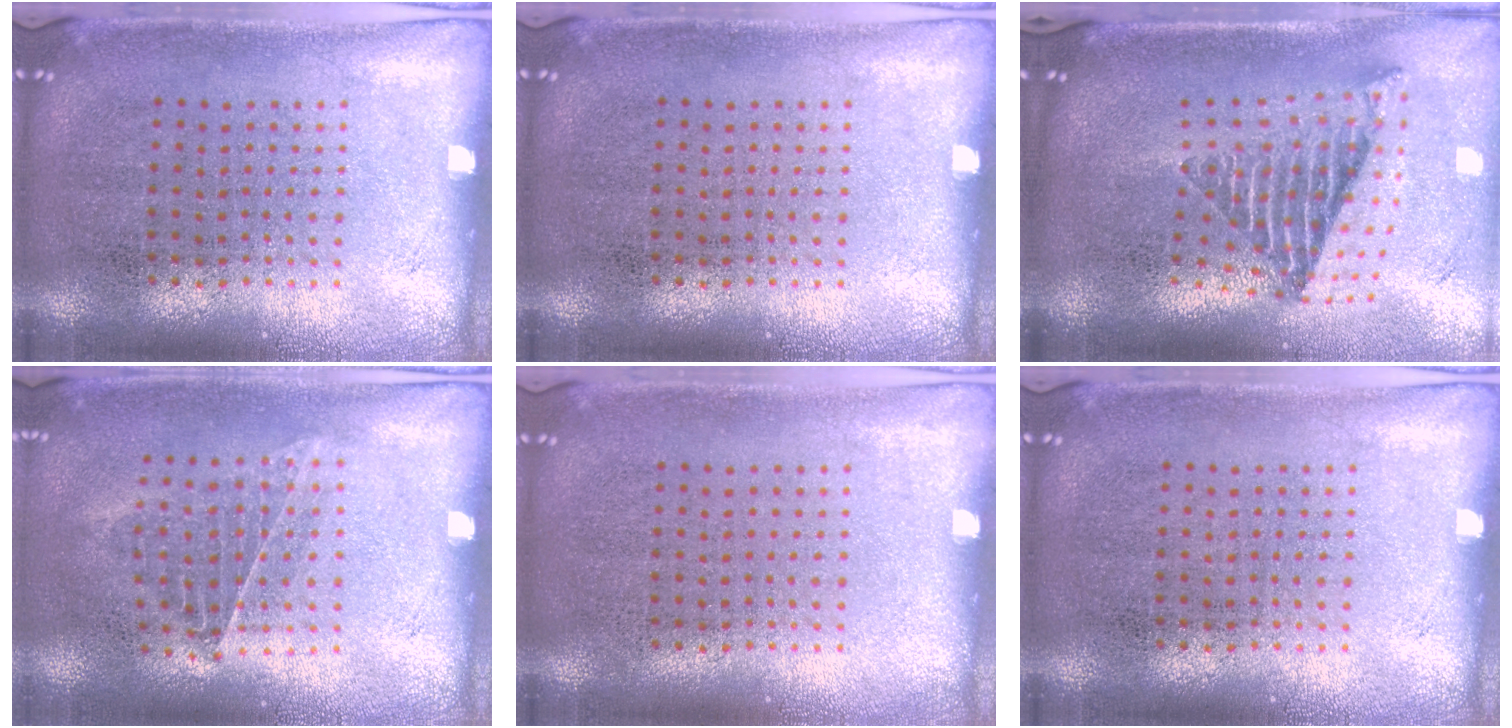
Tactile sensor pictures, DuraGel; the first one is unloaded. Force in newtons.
{"total": 0.0}
{"total": 2.6, "press": 1.7, "slide": 1.9}
{"total": 0.9, "press": 0.9, "slide": 0.3}
{"total": 0.0}
{"total": 0.0}